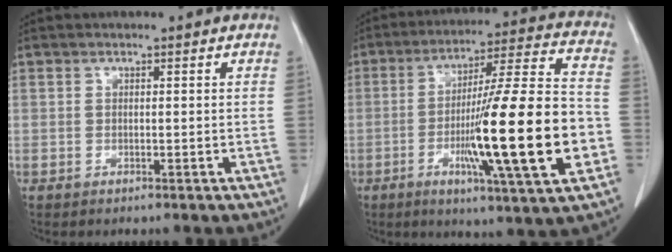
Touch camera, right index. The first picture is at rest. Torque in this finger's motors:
{"motor_torque": [2.14, 0.00, 1.05, 0.21]}